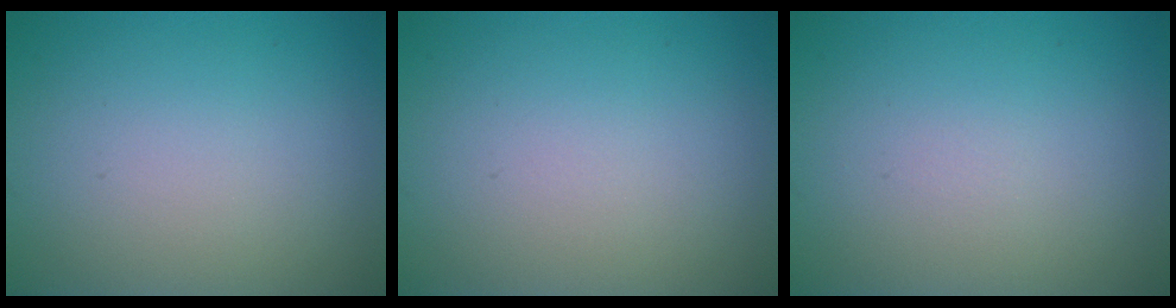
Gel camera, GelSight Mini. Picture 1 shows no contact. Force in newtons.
{"total": 0.0}
{"total": 0.0}